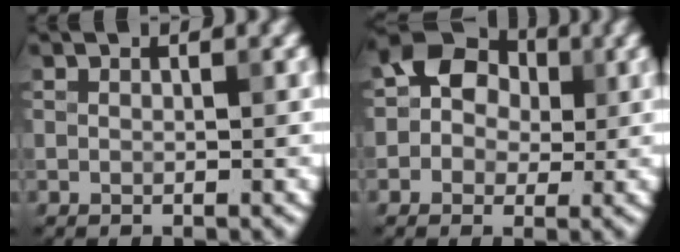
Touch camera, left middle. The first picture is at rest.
{"total": 5.3, "force": [0.8, 4.6, 2.5], "torque": [-0.024, 0.031, -0.013]}